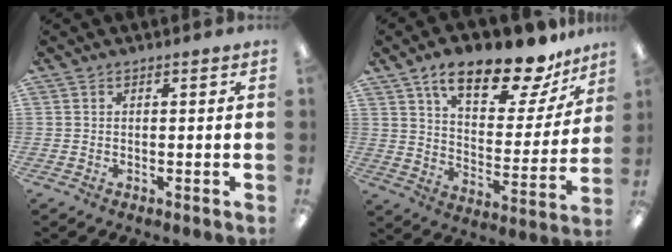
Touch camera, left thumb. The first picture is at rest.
{"total": 19.1, "force": [14.4, 6.5, 10.8], "torque": [-0.171, -0.086, 0.241]}